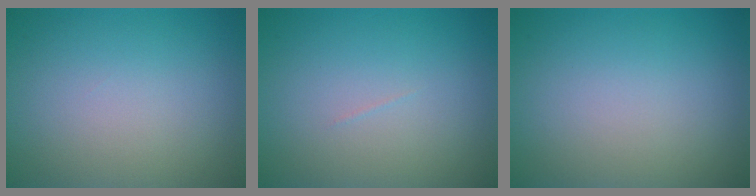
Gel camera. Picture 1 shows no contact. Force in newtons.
{"total": 0.0}
{"total": 0.0}